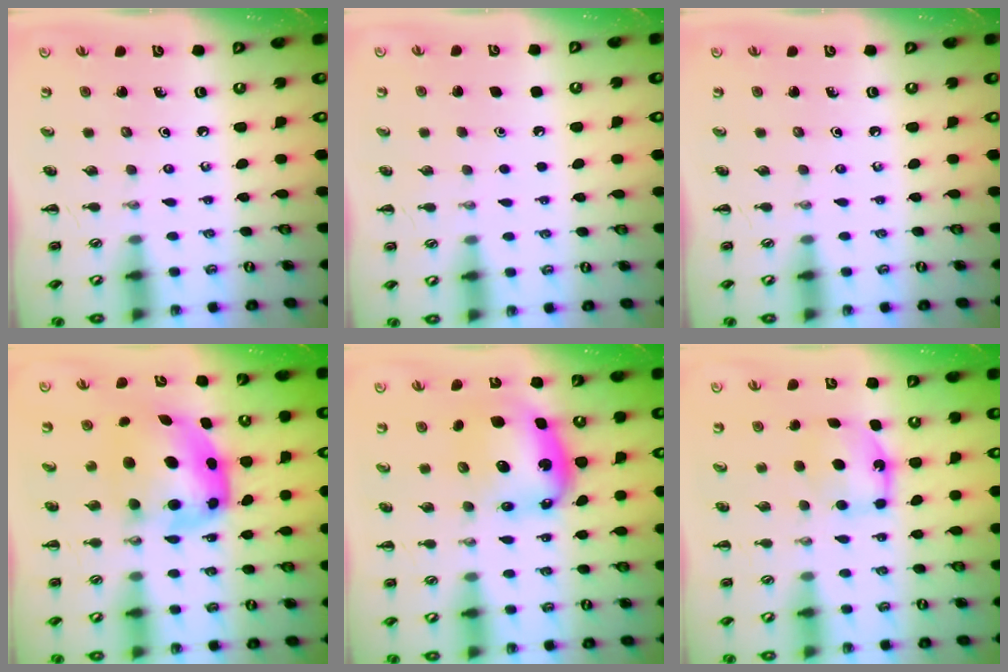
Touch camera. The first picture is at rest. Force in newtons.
{"total": 1.8, "press": 1.7, "slide": 0.1}
{"total": 0.0}
{"total": 7.1, "press": 6.9, "slide": 1.5}
{"total": 6.4, "press": 6.3, "slide": 1.3}
{"total": 6.3, "press": 6.1, "slide": 1.5}